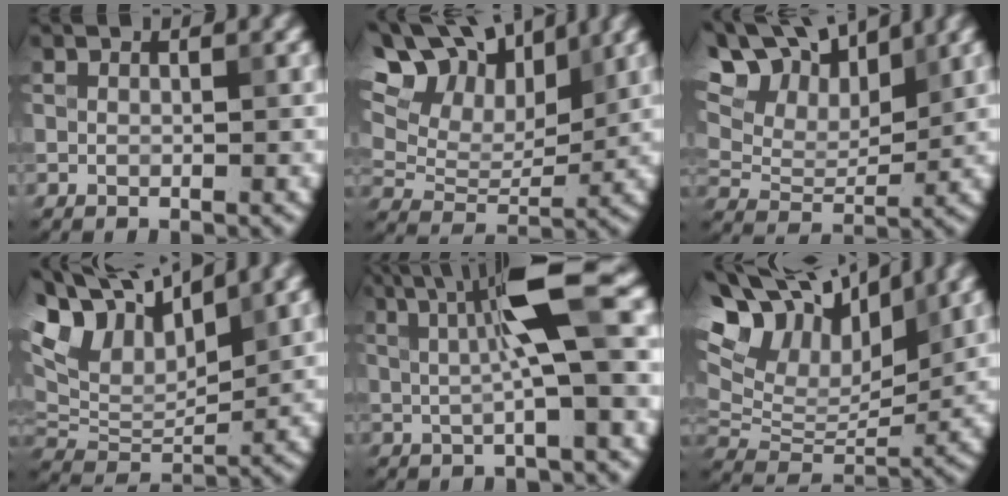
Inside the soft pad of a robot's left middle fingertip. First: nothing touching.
{"total": 13.2, "force": [7.0, 8.2, 7.6], "torque": [-0.158, 0.055, 0.104]}
{"total": 11.1, "force": [7.0, 5.9, 6.3], "torque": [-0.143, 0.043, 0.102]}
{"total": 8.7, "force": [4.9, 4.6, 5.5], "torque": [-0.116, 0.024, 0.091]}
{"total": 6.4, "force": [1.0, 0.9, 6.3], "torque": [-0.103, 0.014, 0.014]}
{"total": 13.5, "force": [7.7, 6.9, 8.7], "torque": [-0.183, 0.064, 0.120]}